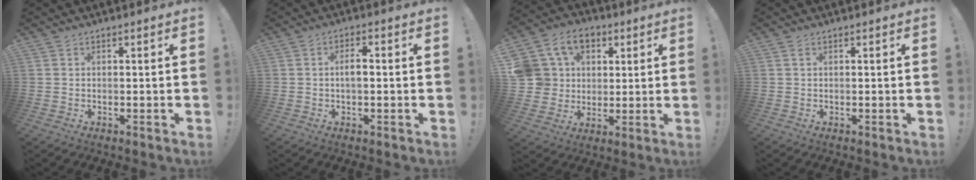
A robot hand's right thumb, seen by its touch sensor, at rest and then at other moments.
{"total": 3.7, "force": [-0.2, 1.6, 3.3], "torque": [-0.053, 0.007, -0.007]}
{"total": 14.3, "force": [5.1, 12.1, 5.6], "torque": [-0.087, -0.016, 0.108]}
{"total": 0.7, "force": [0.3, 0.3, 0.6], "torque": [-0.014, 0.002, 0.005]}